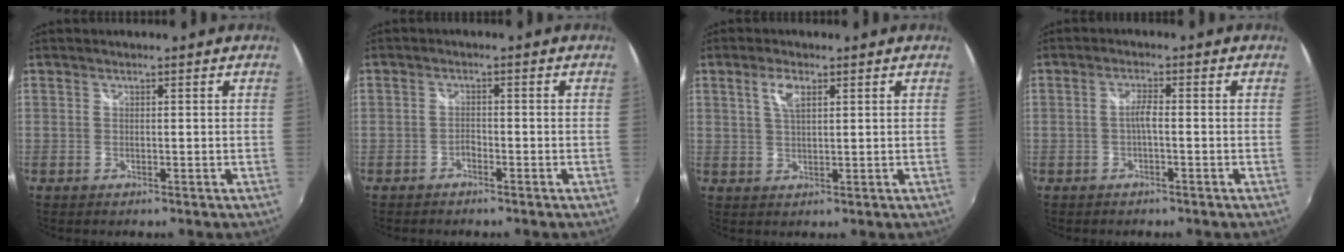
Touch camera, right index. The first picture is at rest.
{"total": 1.4, "force": [-1.2, 0.6, 0.4], "torque": [-0.008, 0.000, -0.025]}
{"total": 3.9, "force": [1.8, 1.5, 3.1], "torque": [-0.059, 0.003, 0.034]}
{"total": 2.1, "force": [-0.6, 0.2, 2.0], "torque": [-0.038, 0.005, -0.013]}